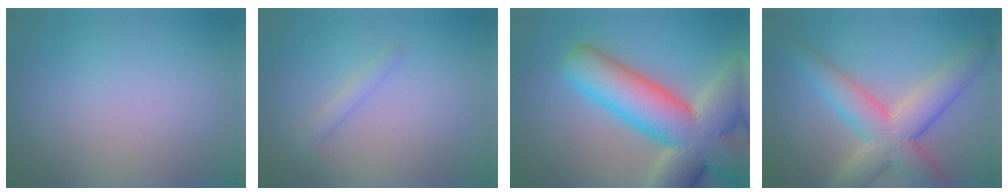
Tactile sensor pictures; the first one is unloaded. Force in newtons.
{"total": 1.3, "press": 1.3, "slide": 0.1}
{"total": 14.9, "press": 14.8, "slide": 1.1}
{"total": 7.2, "press": 7.2, "slide": 0.5}